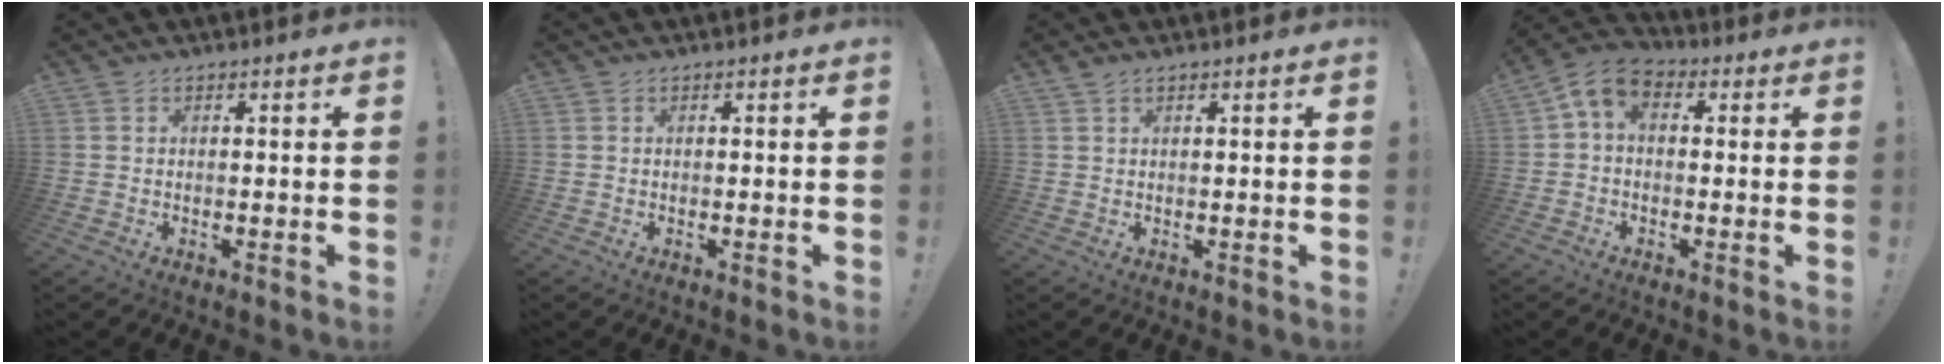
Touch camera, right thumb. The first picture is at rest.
{"total": 0.0}
{"total": 1.3, "force": [0.8, 0.5, 0.9], "torque": [-0.018, 0.002, 0.015]}
{"total": 6.7, "force": [1.3, 4.5, 4.8], "torque": [-0.093, 0.003, 0.030]}